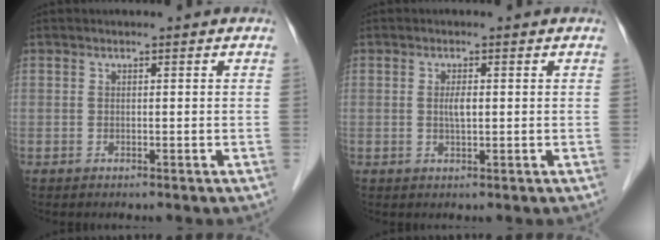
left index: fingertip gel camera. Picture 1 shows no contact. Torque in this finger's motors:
{"motor_torque": [0.60, 0.02, 0.06, 0.04]}